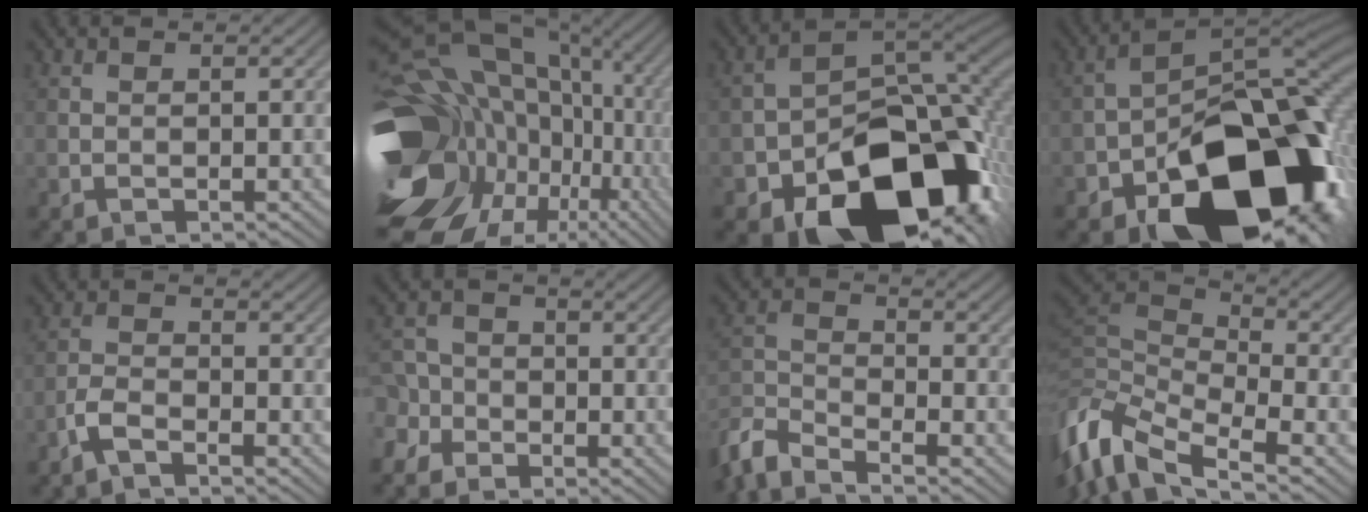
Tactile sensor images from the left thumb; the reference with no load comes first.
{"total": 21.7, "force": [-3.6, 16.9, 13.1], "torque": [-0.293, -0.014, -0.046]}
{"total": 19.8, "force": [-9.7, 12.0, 12.4], "torque": [-0.176, -0.055, -0.143]}
{"total": 20.9, "force": [-9.7, 11.9, 14.2], "torque": [-0.193, -0.039, -0.137]}
{"total": 3.0, "force": [-2.2, 0.8, 1.8], "torque": [-0.043, 0.002, -0.055]}
{"total": 4.8, "force": [-2.4, 3.8, 1.7], "torque": [-0.042, 0.000, -0.063]}
{"total": 7.0, "force": [-5.9, 1.8, 3.4], "torque": [-0.080, -0.014, -0.131]}
{"total": 12.0, "force": [-5.3, 5.3, 9.3], "torque": [-0.221, -0.004, -0.111]}